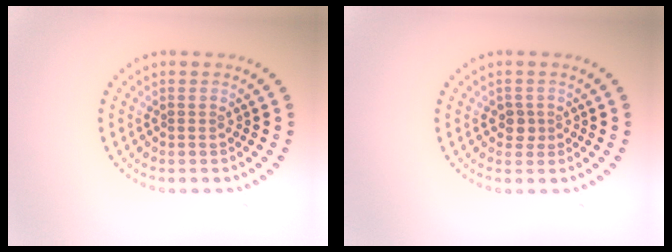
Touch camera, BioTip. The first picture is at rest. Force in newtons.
{"total": 1.3, "press": 1.2, "slide": 0.7}